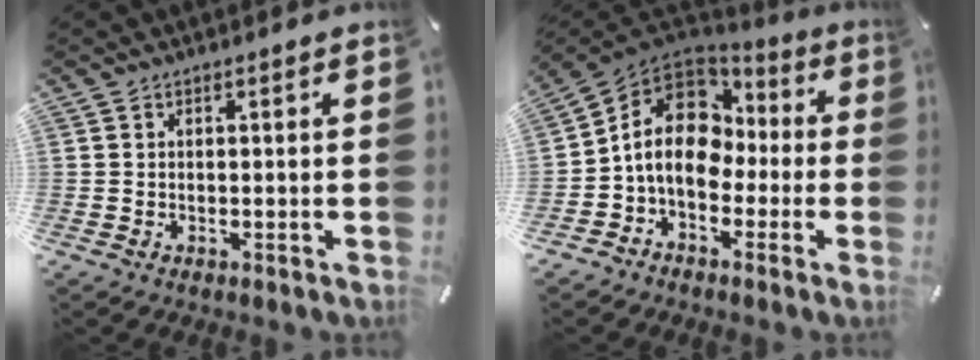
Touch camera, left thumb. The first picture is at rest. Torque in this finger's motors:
{"motor_torque": [1.71, 3.30, 0.79, 0.41, 0.42]}